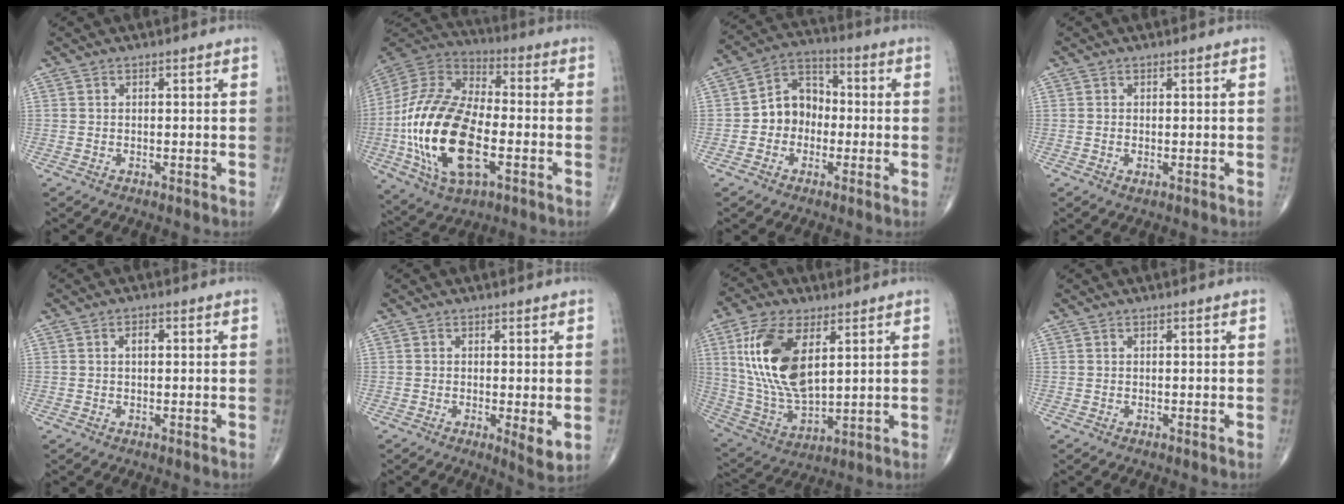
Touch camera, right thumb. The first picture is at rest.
{"total": 25.3, "force": [-5.1, 12.8, 21.2], "torque": [-0.432, 0.011, -0.090]}
{"total": 9.0, "force": [-1.2, 7.4, 5.1], "torque": [-0.051, 0.038, -0.037]}
{"total": 1.0, "force": [-0.2, 0.5, 0.8], "torque": [-0.020, 0.000, -0.002]}
{"total": 1.8, "force": [0.3, 1.0, 1.5], "torque": [-0.027, 0.005, 0.004]}
{"total": 3.9, "force": [-0.4, 1.0, 3.7], "torque": [-0.061, -0.015, -0.010]}
{"total": 17.7, "force": [5.4, 8.8, 14.4], "torque": [-0.285, -0.021, 0.112]}
{"total": 0.0}